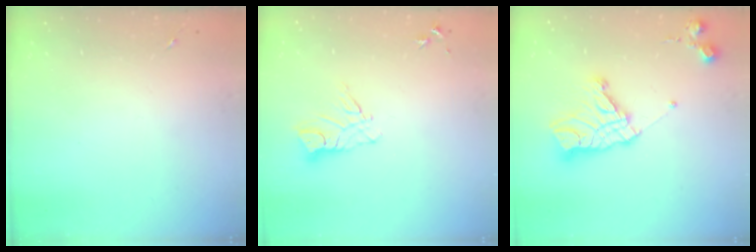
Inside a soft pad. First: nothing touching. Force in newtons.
{"total": 8.6, "press": 8.5, "slide": 0.9}
{"total": 15.8, "press": 15.8, "slide": 1.3}